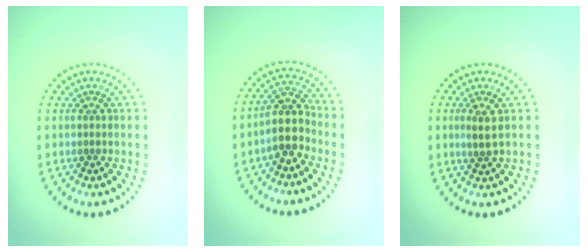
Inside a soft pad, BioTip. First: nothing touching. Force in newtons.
{"total": 3.3, "press": 2.9, "slide": 1.6}
{"total": 1.8, "press": 1.6, "slide": 0.8}